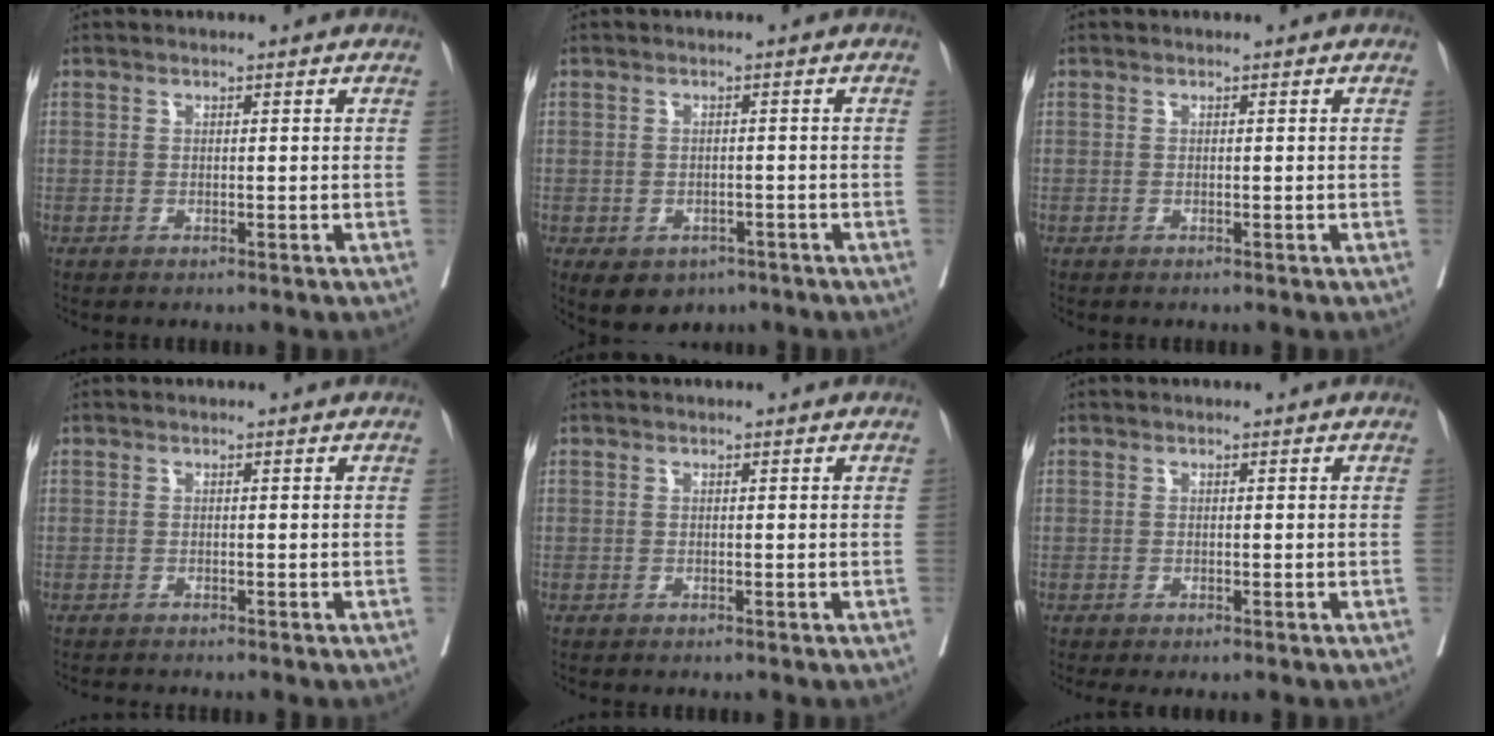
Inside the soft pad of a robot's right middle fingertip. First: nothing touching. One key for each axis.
{"total": 6.3, "fx": -3.8, "fy": 4.3, "fz": 2.5, "tx": -0.031, "ty": 0.002, "tz": -0.047}
{"total": 0.0}
{"total": 1.3, "fx": -1.3, "fy": 0.0, "fz": 0.2, "tx": -0.006, "ty": -0.003, "tz": -0.020}
{"total": 0.0}
{"total": 0.8, "fx": -0.6, "fy": 0.2, "fz": 0.4, "tx": -0.004, "ty": -0.003, "tz": -0.010}